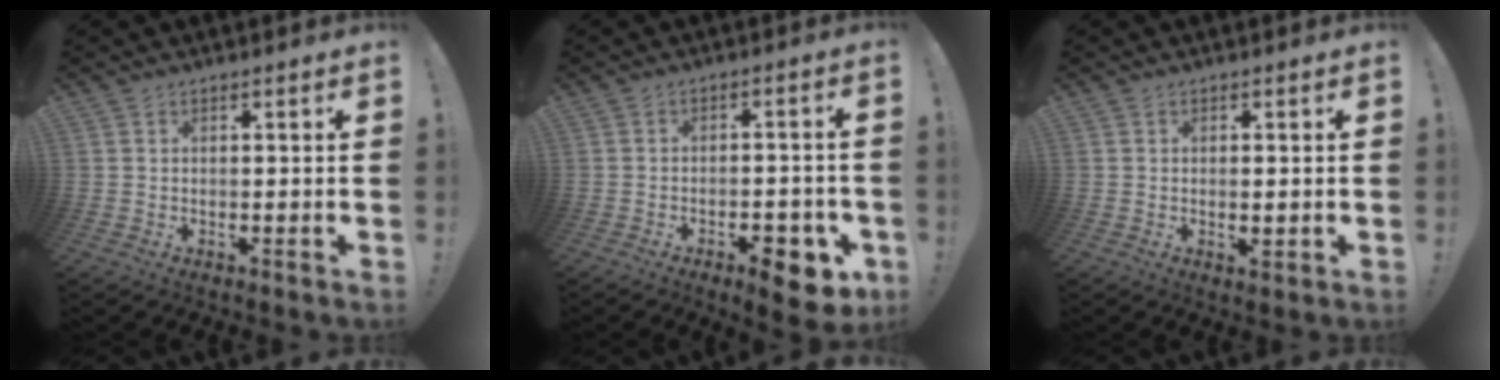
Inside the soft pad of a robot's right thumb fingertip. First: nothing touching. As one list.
[{"total": 9.3, "force": [-4.9, 4.1, 6.8], "torque": [-0.069, 0.032, -0.077]}, {"total": 2.0, "force": [0.2, 0.6, 1.9], "torque": [-0.016, -0.004, 0.002]}]